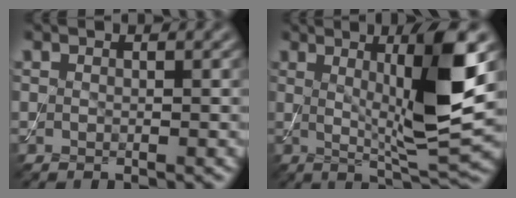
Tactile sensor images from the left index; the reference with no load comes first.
{"total": 9.5, "force": [1.6, 1.6, 9.3], "torque": [-0.133, -0.014, 0.034]}